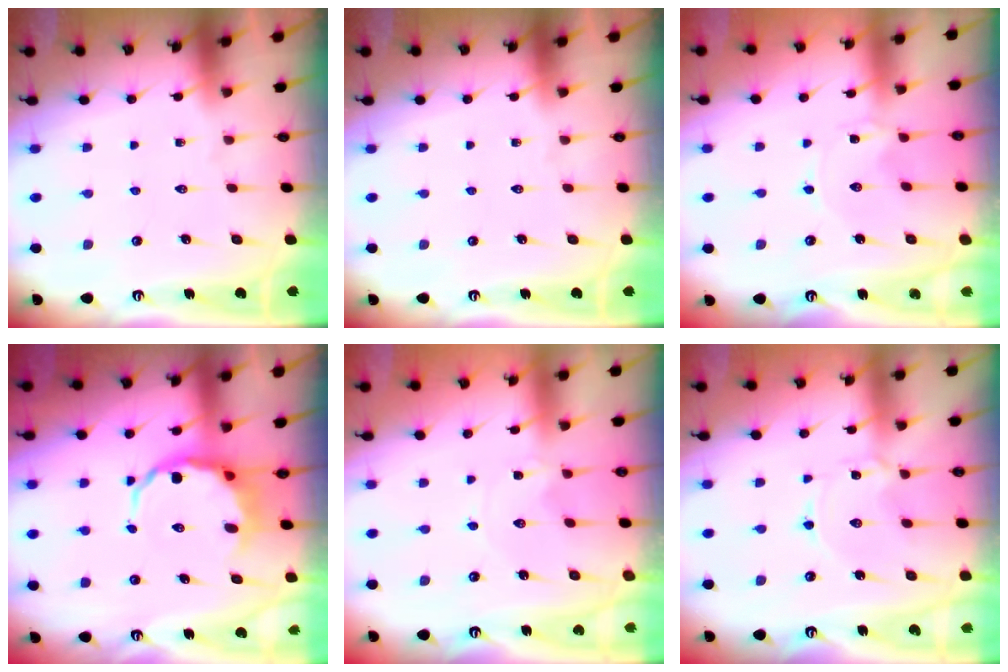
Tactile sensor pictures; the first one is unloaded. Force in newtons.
{"total": 0.0}
{"total": 0.0}
{"total": 7.2, "press": 6.9, "slide": 2.2}
{"total": 0.8, "press": 0.8, "slide": 0.1}
{"total": 1.2, "press": 1.2, "slide": 0.2}